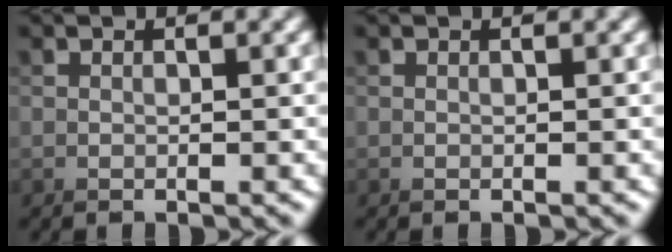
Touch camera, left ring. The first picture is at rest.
{"total": 0.0}